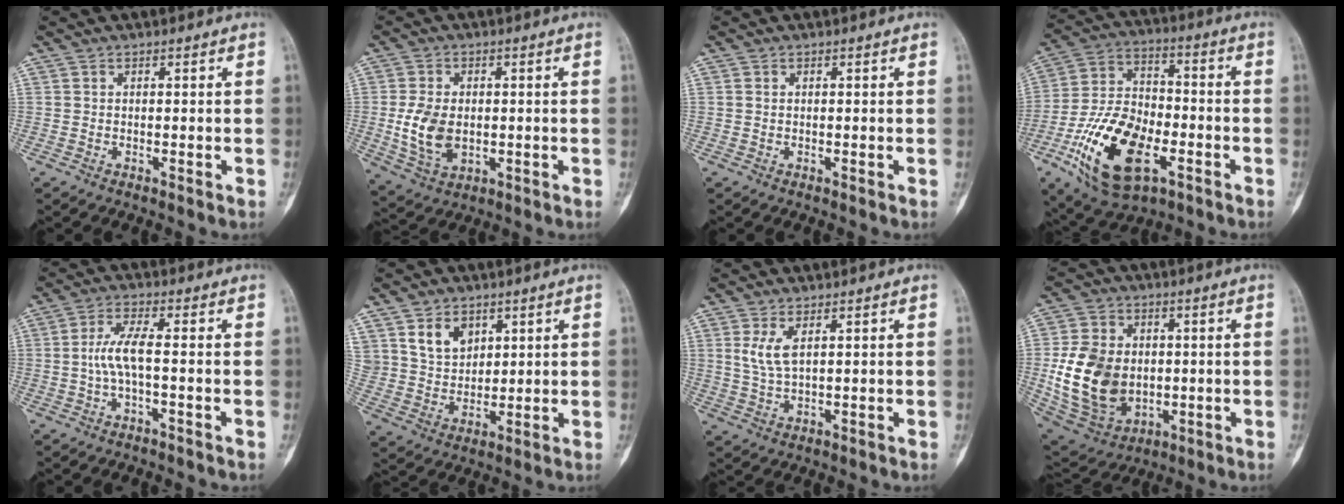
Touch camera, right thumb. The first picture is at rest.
{"total": 9.1, "force": [-0.4, 6.0, 6.8], "torque": [-0.124, -0.005, 0.003]}
{"total": 1.1, "force": [0.2, 0.7, 0.8], "torque": [-0.022, 0.001, 0.005]}
{"total": 19.7, "force": [-7.5, 10.6, 14.9], "torque": [-0.265, 0.027, -0.130]}
{"total": 5.2, "force": [-0.6, 1.1, 5.0], "torque": [-0.114, 0.017, -0.016]}
{"total": 8.1, "force": [4.2, 5.8, 3.8], "torque": [-0.045, -0.028, 0.087]}
{"total": 4.4, "force": [1.7, 1.6, 3.8], "torque": [-0.083, -0.009, 0.045]}
{"total": 17.1, "force": [-0.6, 12.7, 11.4], "torque": [-0.191, -0.004, 0.013]}